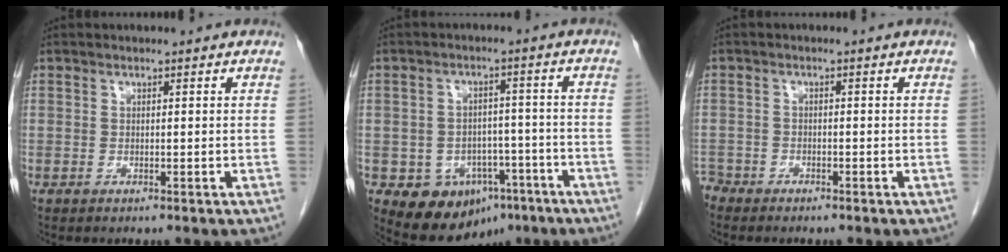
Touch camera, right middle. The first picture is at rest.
{"total": 10.4, "force": [-5.6, 7.3, 4.9], "torque": [-0.067, 0.018, -0.071]}
{"total": 2.8, "force": [-2.6, 1.0, 0.2], "torque": [-0.002, -0.001, -0.049]}